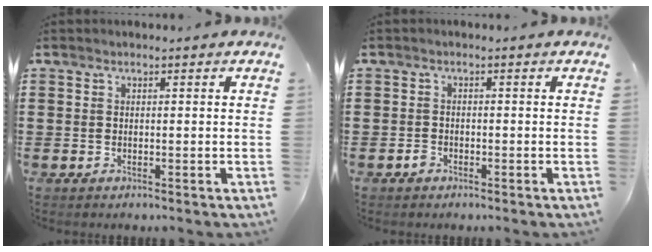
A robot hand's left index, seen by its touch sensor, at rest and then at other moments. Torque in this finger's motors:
{"motor_torque": [-0.04, 0.22, -0.01, 0.00]}